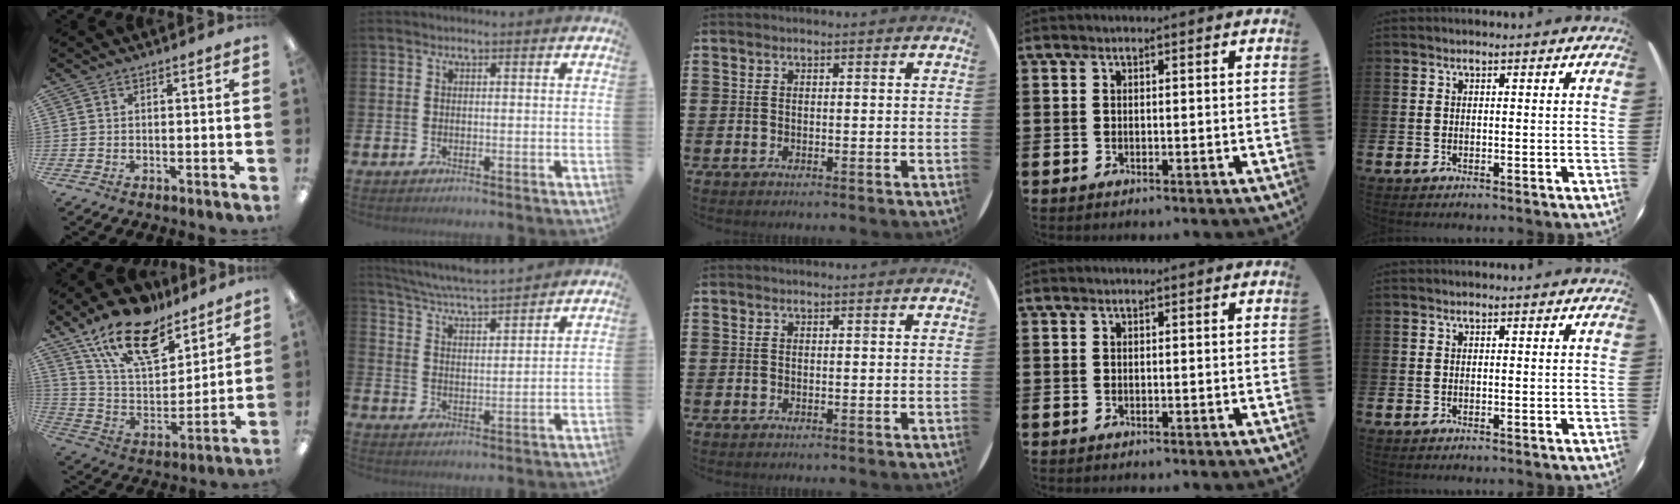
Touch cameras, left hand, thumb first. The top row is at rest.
{"thumb": {"total": 19.6, "force": [14.1, 9.0, 10.1], "torque": [-0.189, -0.077, 0.252]}, "index": {"total": 6.0, "force": [5.8, 0.0, 1.4], "torque": [-0.049, -0.037, 0.103]}}